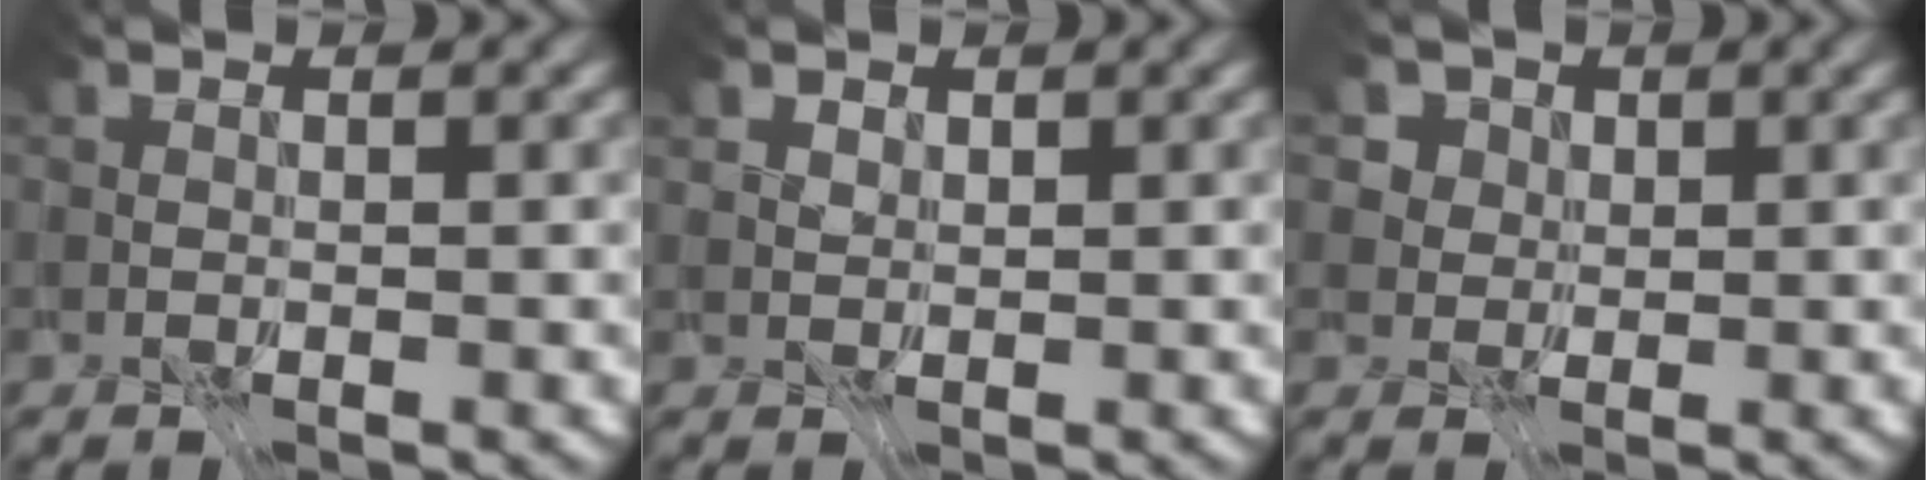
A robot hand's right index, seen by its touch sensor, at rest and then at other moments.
{"total": 3.0, "force": [2.0, 1.9, 1.3], "torque": [-0.040, 0.006, 0.035]}
{"total": 6.8, "force": [3.7, 4.9, 3.0], "torque": [-0.053, 0.008, 0.042]}